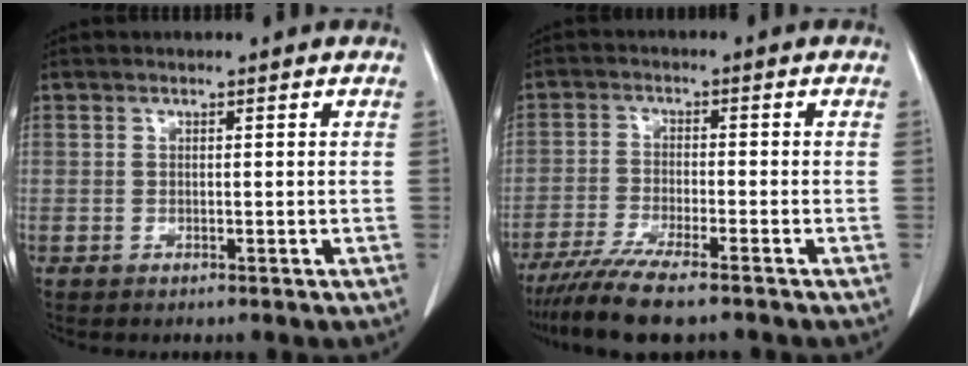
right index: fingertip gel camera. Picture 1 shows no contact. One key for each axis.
{"total": 9.2, "fx": -7.5, "fy": 0.6, "fz": 5.2, "tx": -0.086, "ty": -0.025, "tz": -0.126}